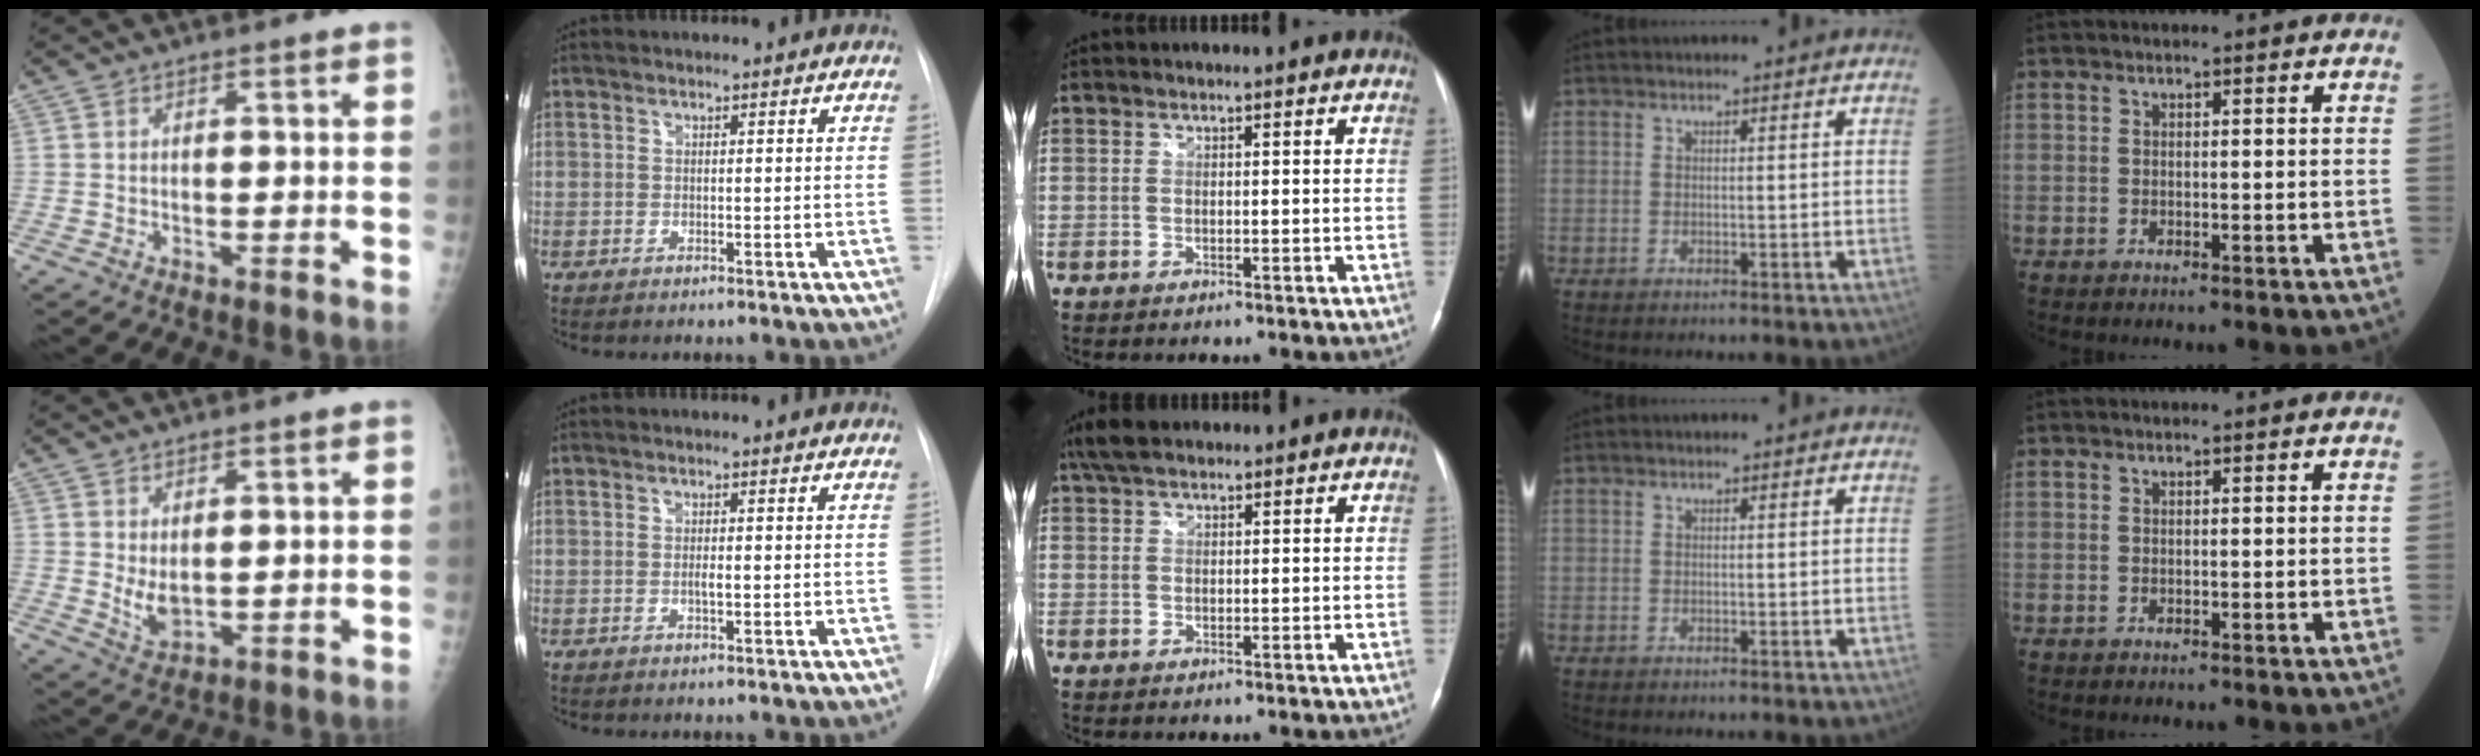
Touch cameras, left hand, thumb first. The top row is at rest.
{"thumb": {"total": 4.2, "force": [1.0, 2.5, 3.3], "torque": [-0.052, -0.017, 0.030]}, "index": {"total": 1.4, "force": [-1.2, 0.0, 0.8], "torque": [-0.016, -0.007, -0.017]}, "middle": {"total": 4.1, "force": [3.2, 1.6, 2.1], "torque": [-0.049, 0.022, 0.062]}}